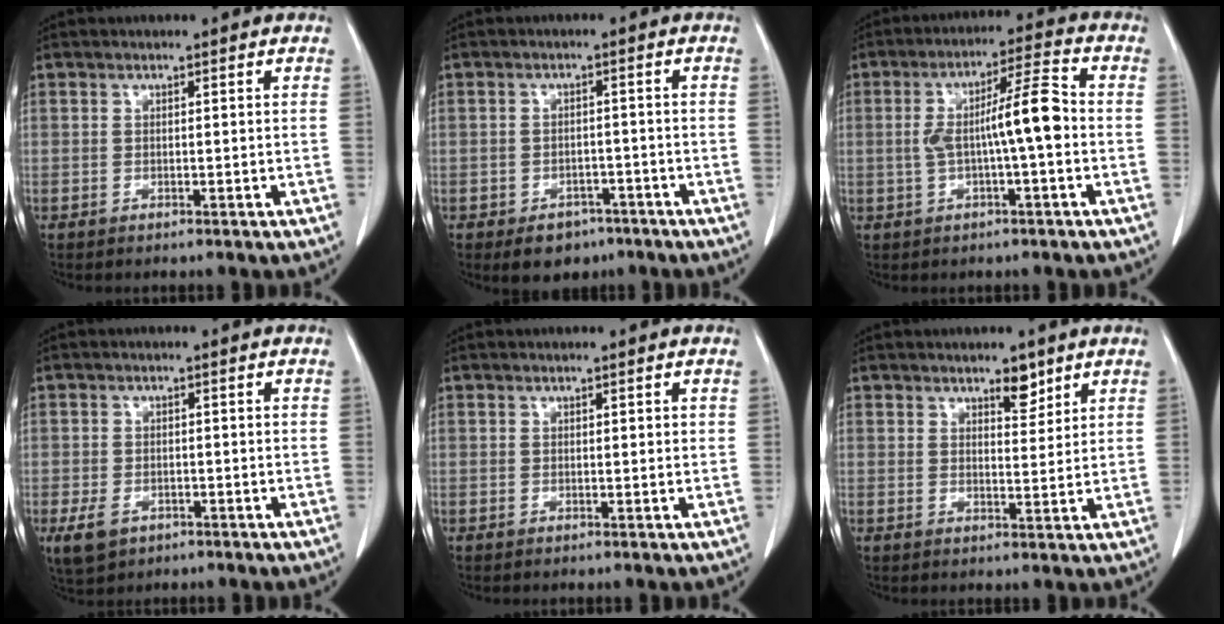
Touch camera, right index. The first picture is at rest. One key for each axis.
{"total": 5.1, "fx": -3.3, "fy": 3.3, "fz": 1.9, "tx": -0.023, "ty": 0.004, "tz": -0.042}
{"total": 8.8, "fx": -0.7, "fy": 0.6, "fz": 8.7, "tx": -0.153, "ty": 0.022, "tz": -0.015}
{"total": 4.0, "fx": -1.9, "fy": 2.8, "fz": 2.2, "tx": -0.046, "ty": -0.003, "tz": -0.019}
{"total": 0.6, "fx": 0.2, "fy": 0.2, "fz": 0.5, "tx": -0.006, "ty": 0.001, "tz": 0.003}
{"total": 3.2, "fx": 2.3, "fy": 1.2, "fz": 1.8, "tx": -0.024, "ty": -0.006, "tz": 0.036}